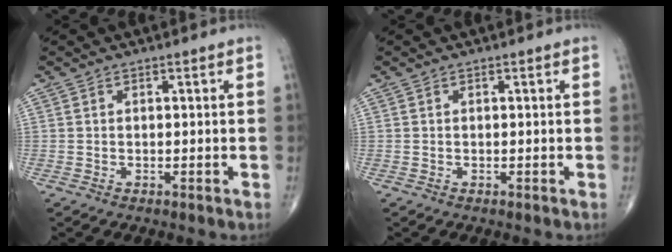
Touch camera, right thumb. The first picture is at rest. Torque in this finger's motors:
{"motor_torque": [-0.01, 0.02, -0.05, 0.04, 0.02]}